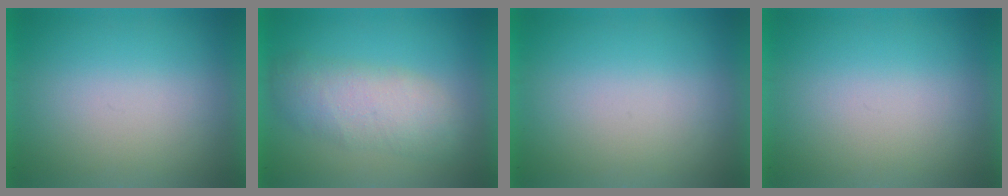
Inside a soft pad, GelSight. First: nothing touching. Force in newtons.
{"total": 3.5}
{"total": 0.0}
{"total": 0.0}